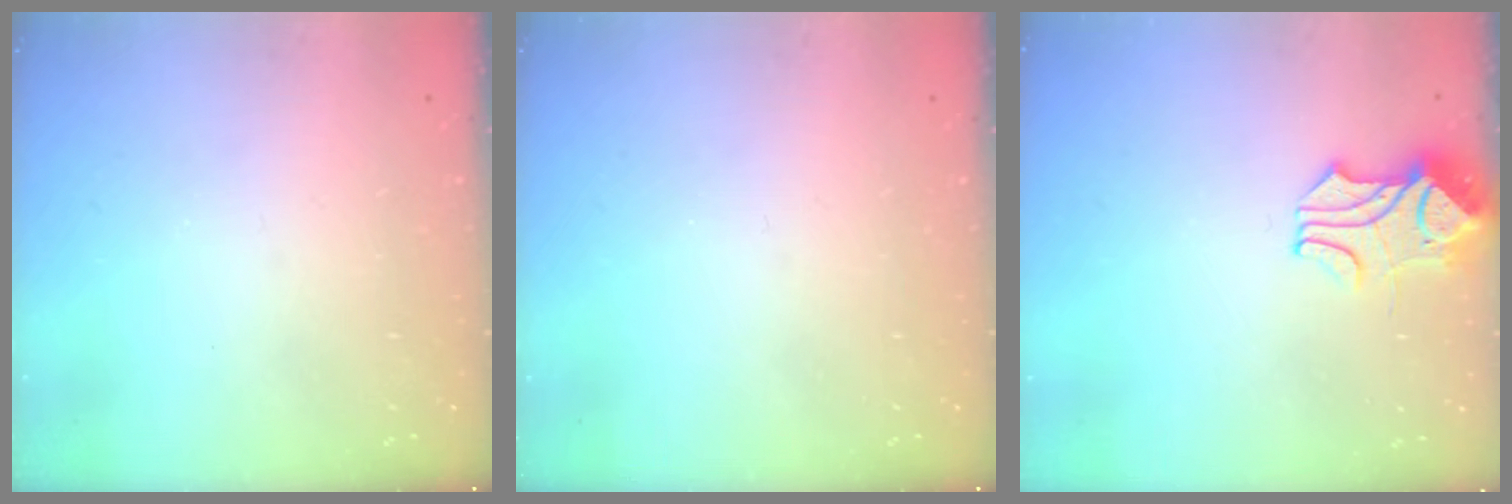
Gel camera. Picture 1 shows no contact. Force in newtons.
{"total": 0.0}
{"total": 2.0, "press": 1.8, "slide": 1.0}